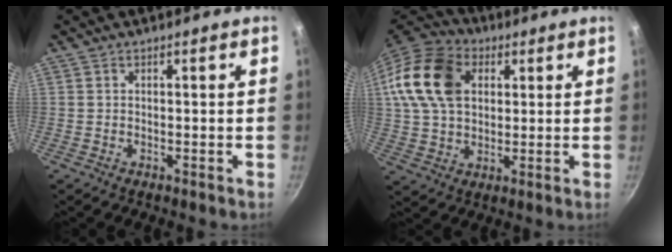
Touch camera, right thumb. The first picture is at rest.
{"total": 18.4, "force": [4.8, 13.1, 12.1], "torque": [-0.223, 0.016, 0.077]}